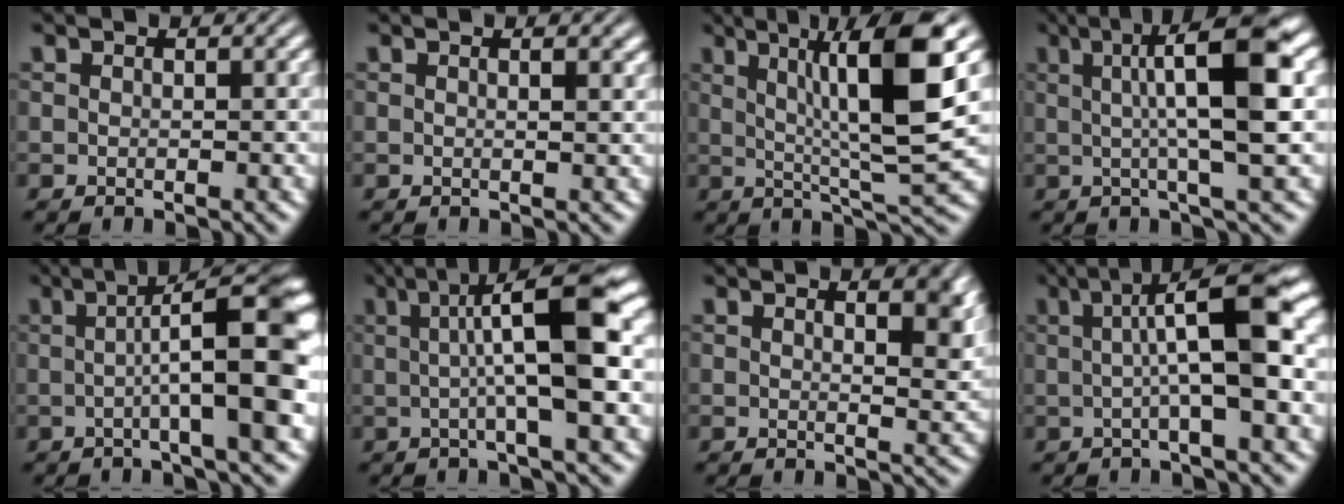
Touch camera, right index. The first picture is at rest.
{"total": 0.9, "force": [0.5, -0.4, 0.6], "torque": [-0.008, -0.004, 0.010]}
{"total": 10.5, "force": [4.1, 0.6, 9.7], "torque": [-0.128, 0.010, 0.062]}
{"total": 9.1, "force": [2.7, 0.4, 8.7], "torque": [-0.107, 0.026, 0.034]}
{"total": 9.7, "force": [0.8, 1.8, 9.5], "torque": [-0.108, 0.009, 0.009]}
{"total": 9.4, "force": [2.2, 1.0, 9.1], "torque": [-0.112, 0.026, 0.025]}
{"total": 3.0, "force": [1.5, -0.4, 2.6], "torque": [-0.025, -0.011, 0.027]}
{"total": 8.5, "force": [1.8, 0.7, 8.3], "torque": [-0.102, 0.023, 0.022]}